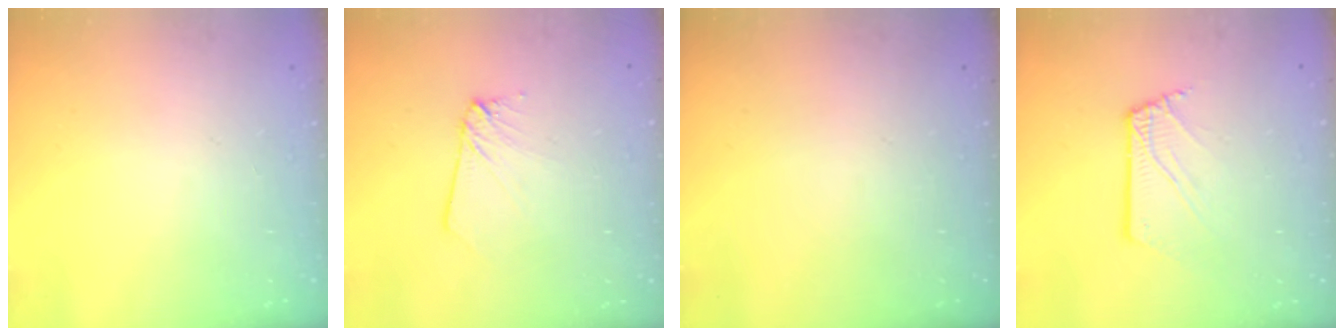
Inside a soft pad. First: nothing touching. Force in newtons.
{"total": 3.3, "press": 3.3, "slide": 0.4}
{"total": 0.0}
{"total": 3.3, "press": 3.3, "slide": 0.4}